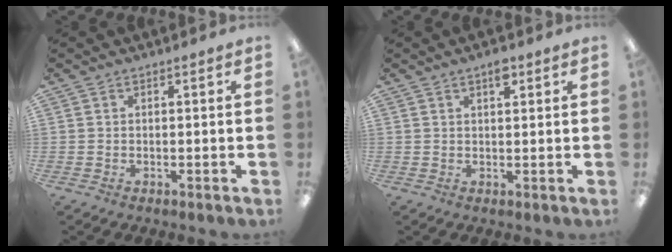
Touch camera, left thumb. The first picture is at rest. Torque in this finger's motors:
{"motor_torque": [-0.09, 0.02, -0.01, 0.21, 0.06]}